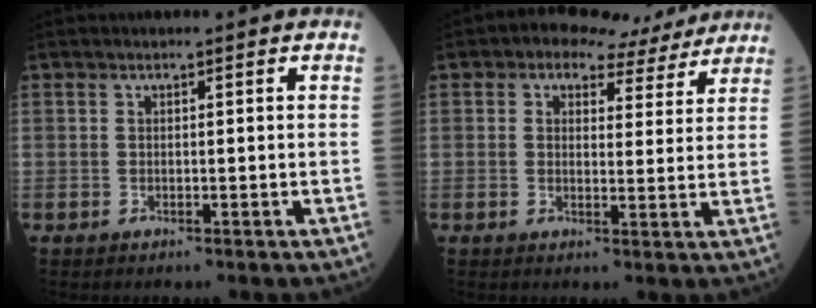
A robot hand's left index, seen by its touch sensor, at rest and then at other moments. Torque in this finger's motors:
{"motor_torque": [1.07, -1.07, 0.12, 0.03]}